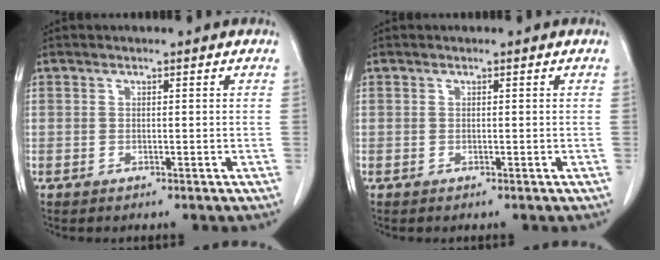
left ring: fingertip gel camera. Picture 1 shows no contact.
{"total": 0.0}